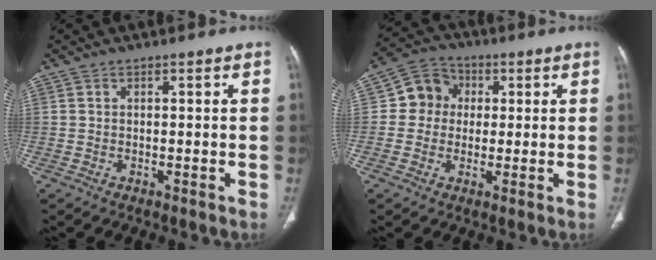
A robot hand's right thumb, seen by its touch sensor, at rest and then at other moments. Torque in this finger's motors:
{"motor_torque": [-0.16, -0.19, 0.22, -0.16, 0.08]}